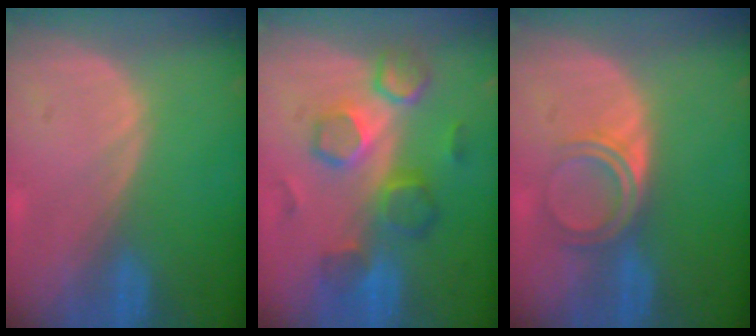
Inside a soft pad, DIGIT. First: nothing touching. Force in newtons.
{"total": 8.4, "press": 8.3, "slide": 1.4}
{"total": 4.8, "press": 4.0, "slide": 2.6}